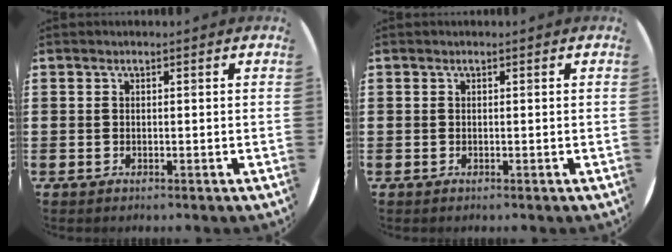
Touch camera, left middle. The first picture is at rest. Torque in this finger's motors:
{"motor_torque": [0.13, -0.15, 0.05, 0.01]}